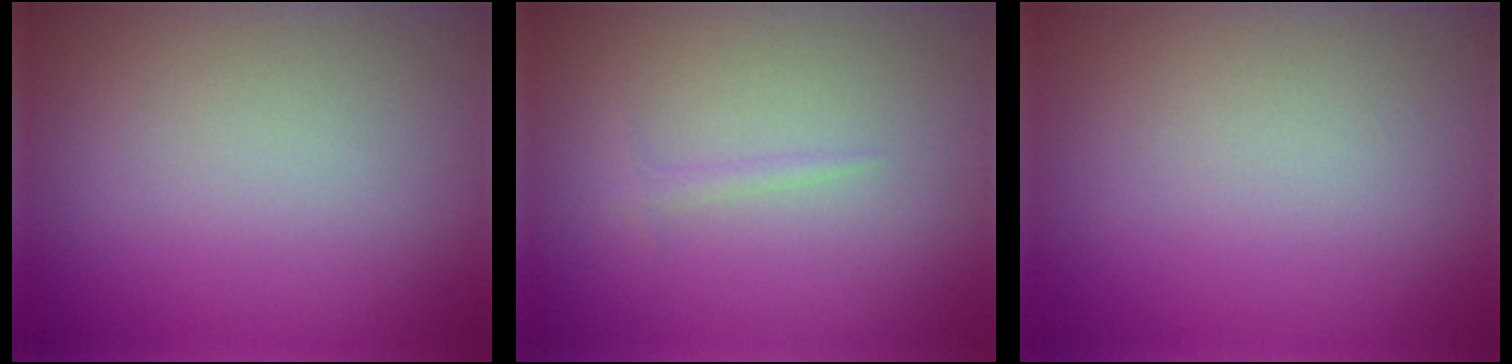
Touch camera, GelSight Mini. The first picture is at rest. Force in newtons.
{"total": 0.7, "press": 0.7, "slide": 0.0}
{"total": 0.0}